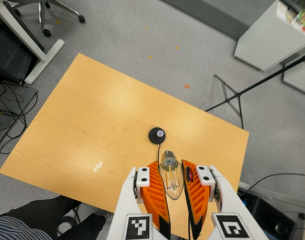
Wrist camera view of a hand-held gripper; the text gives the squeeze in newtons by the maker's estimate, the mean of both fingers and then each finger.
{"total": 20.8, "left": 25.4, "right": 16.3}